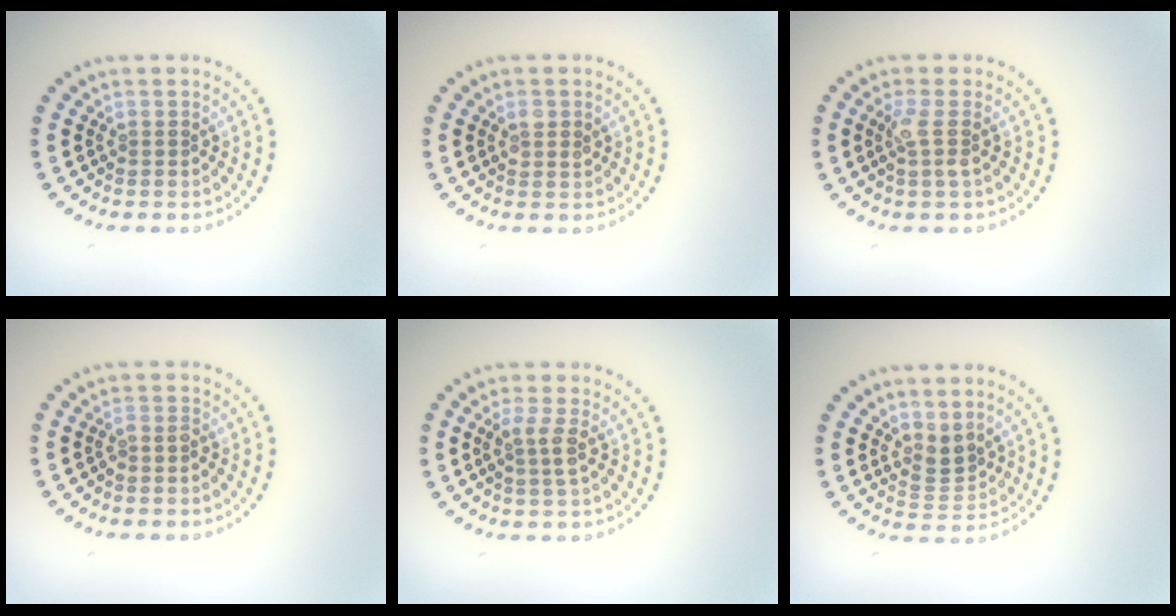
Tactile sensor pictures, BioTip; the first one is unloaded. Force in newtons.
{"total": 1.3, "press": 1.2, "slide": 0.3}
{"total": 1.9, "press": 1.5, "slide": 1.1}
{"total": 0.7, "press": 0.5, "slide": 0.5}
{"total": 1.9, "press": 1.6, "slide": 1.0}
{"total": 2.3, "press": 1.6, "slide": 1.6}